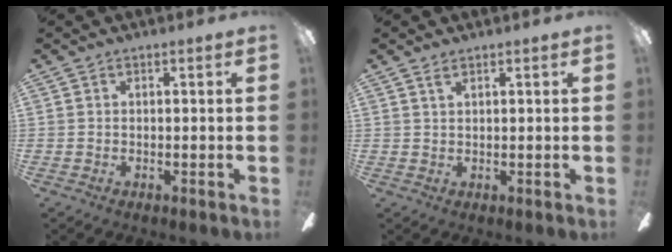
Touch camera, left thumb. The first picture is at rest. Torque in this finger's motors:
{"motor_torque": [-0.13, -0.05, -0.18, -0.26, 0.07]}